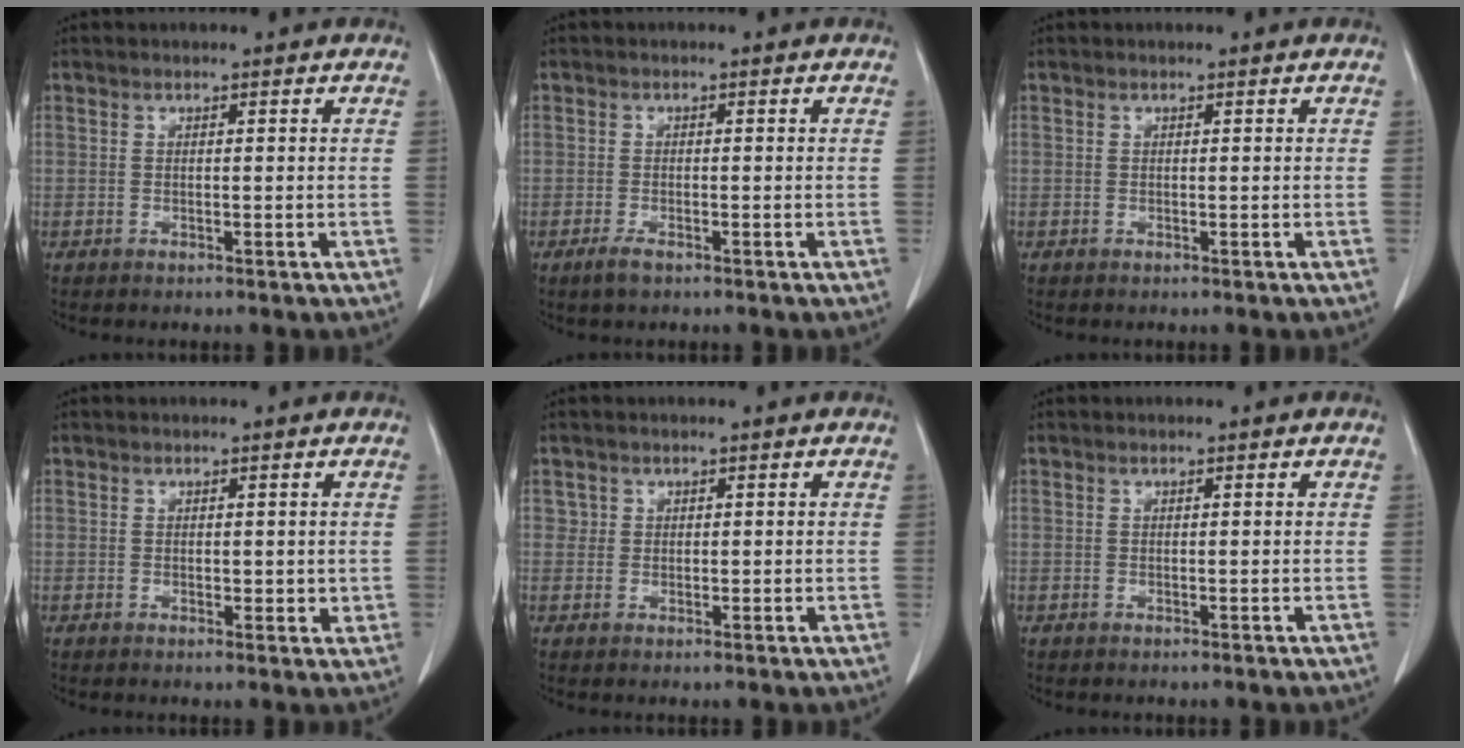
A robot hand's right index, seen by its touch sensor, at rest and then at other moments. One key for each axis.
{"total": 1.9, "fx": -1.3, "fy": 0.7, "fz": 1.2, "tx": -0.027, "ty": -0.001, "tz": -0.021}
{"total": 0.0}
{"total": 2.2, "fx": 0.4, "fy": 1.3, "fz": 1.7, "tx": -0.020, "ty": -0.006, "tz": 0.007}
{"total": 1.7, "fx": 0.7, "fy": 1.6, "fz": 0.1, "tx": 0.014, "ty": -0.002, "tz": 0.005}
{"total": 0.0}